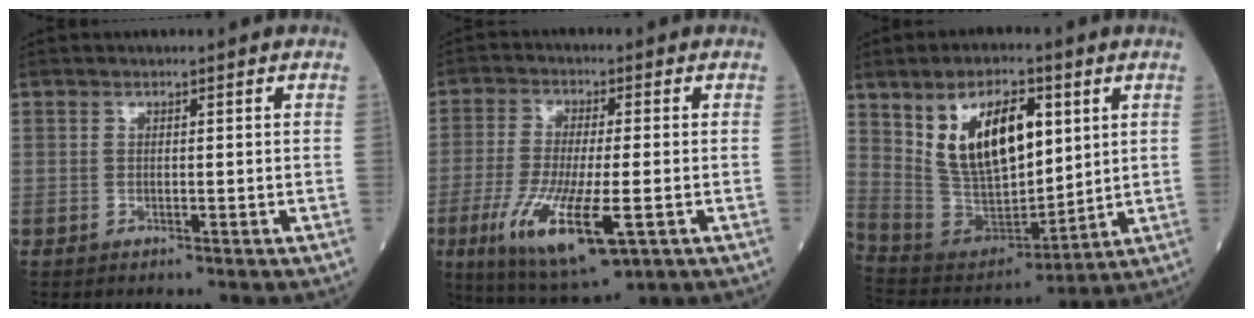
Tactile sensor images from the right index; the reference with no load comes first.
{"total": 13.4, "force": [-4.6, 2.7, 12.2], "torque": [-0.240, -0.038, -0.072]}
{"total": 15.9, "force": [5.7, 7.2, 13.1], "torque": [-0.244, 0.011, 0.117]}